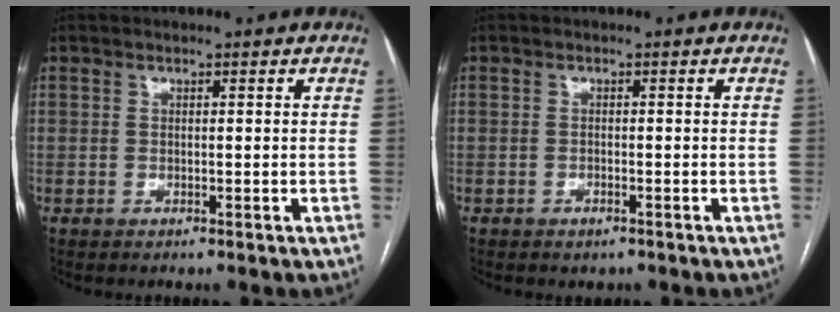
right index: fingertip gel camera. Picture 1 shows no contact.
{"total": 1.1, "force": [-0.7, 0.6, 0.5], "torque": [-0.011, -0.001, -0.006]}